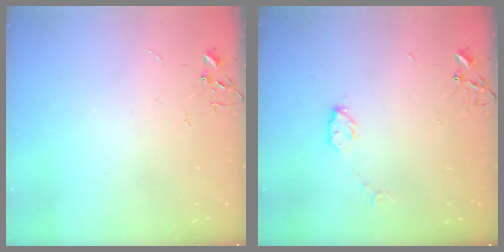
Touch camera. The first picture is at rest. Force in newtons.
{"total": 5.1, "press": 5.0, "slide": 0.7}